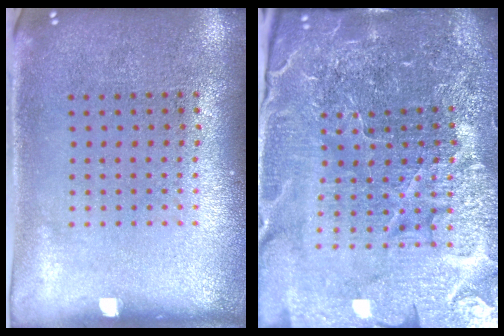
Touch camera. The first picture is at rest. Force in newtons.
{"total": 6.6, "press": 5.8, "slide": 3.2}